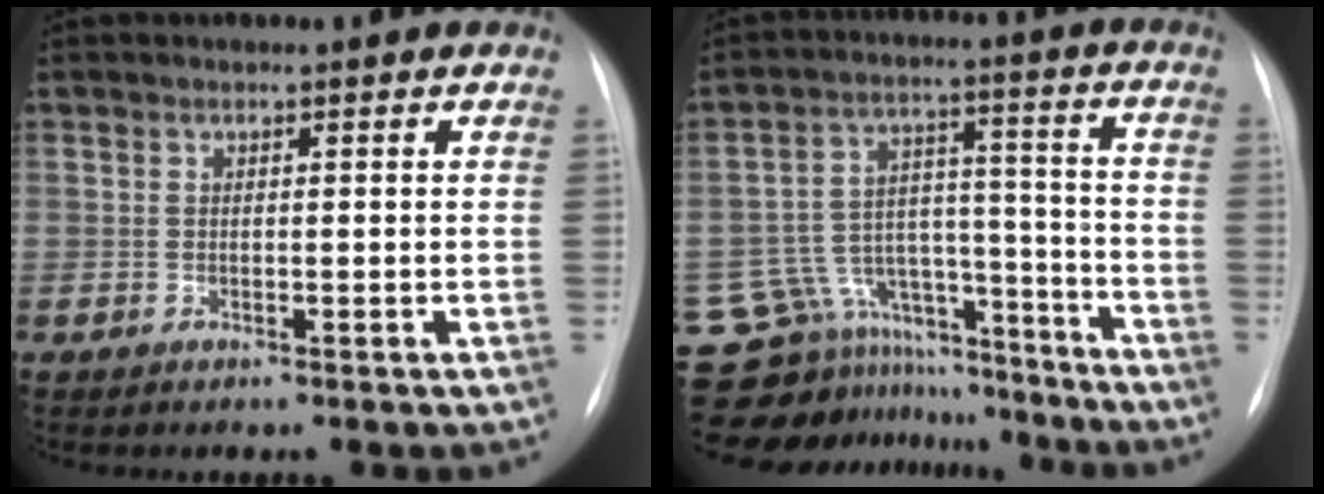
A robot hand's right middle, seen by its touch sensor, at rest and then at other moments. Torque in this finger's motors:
{"motor_torque": [1.11, -1.04, 0.38, -0.07]}